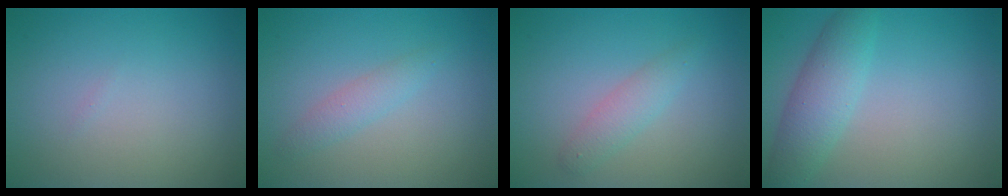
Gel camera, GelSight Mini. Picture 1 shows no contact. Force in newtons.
{"total": 1.6, "press": 1.6, "slide": 0.0}
{"total": 1.9, "press": 1.9, "slide": 0.0}
{"total": 3.9, "press": 3.9, "slide": 0.1}